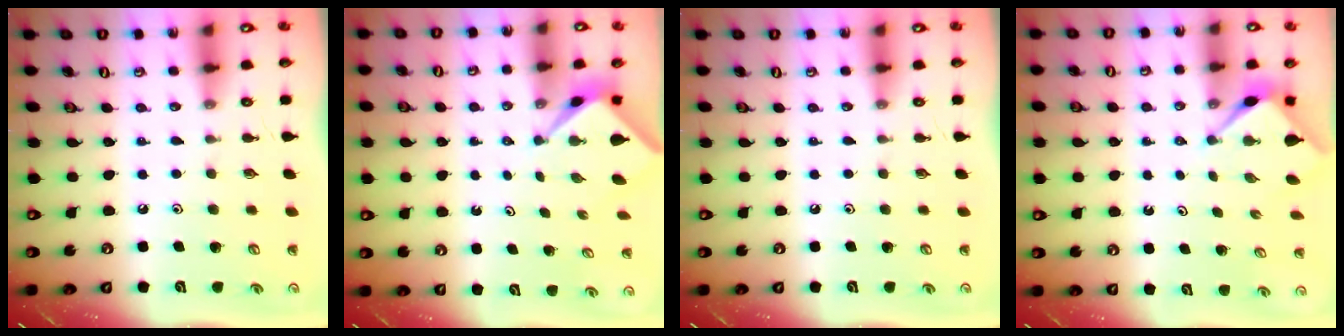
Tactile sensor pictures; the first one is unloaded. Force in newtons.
{"total": 1.7, "press": 1.7, "slide": 0.2}
{"total": 0.0}
{"total": 2.8, "press": 2.8, "slide": 0.2}